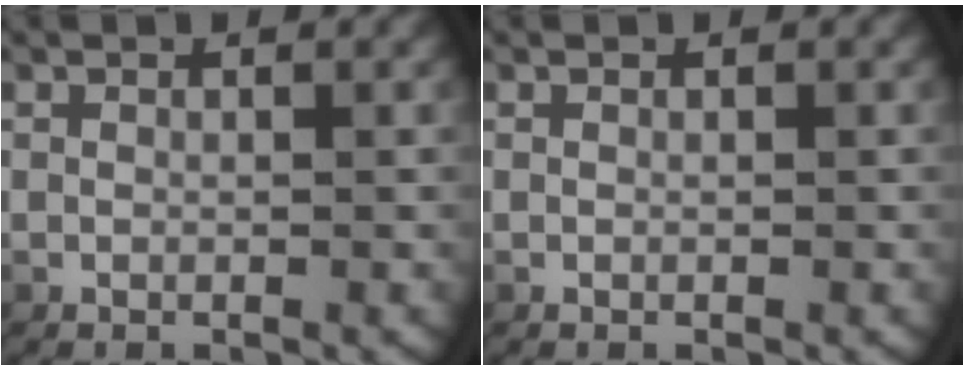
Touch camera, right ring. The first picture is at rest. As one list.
[{"total": 0.0}]